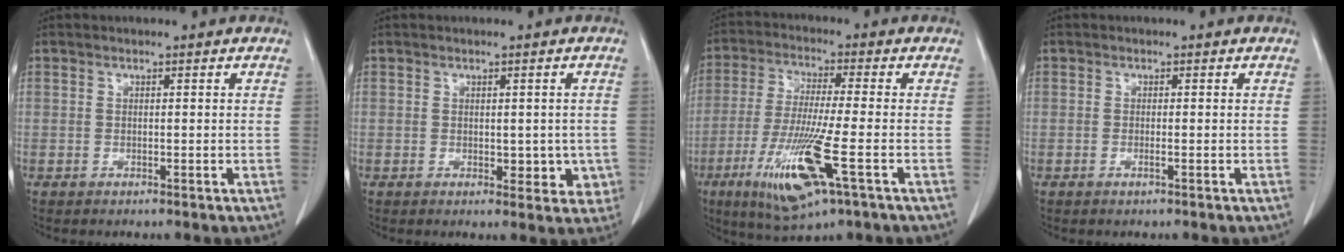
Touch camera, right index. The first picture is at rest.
{"total": 4.2, "force": [-0.6, 2.7, 3.1], "torque": [-0.014, 0.001, 0.001]}
{"total": 13.5, "force": [-5.4, 0.8, 12.4], "torque": [-0.252, -0.035, -0.096]}
{"total": 0.7, "force": [-0.3, -0.1, 0.6], "torque": [-0.010, -0.001, -0.005]}